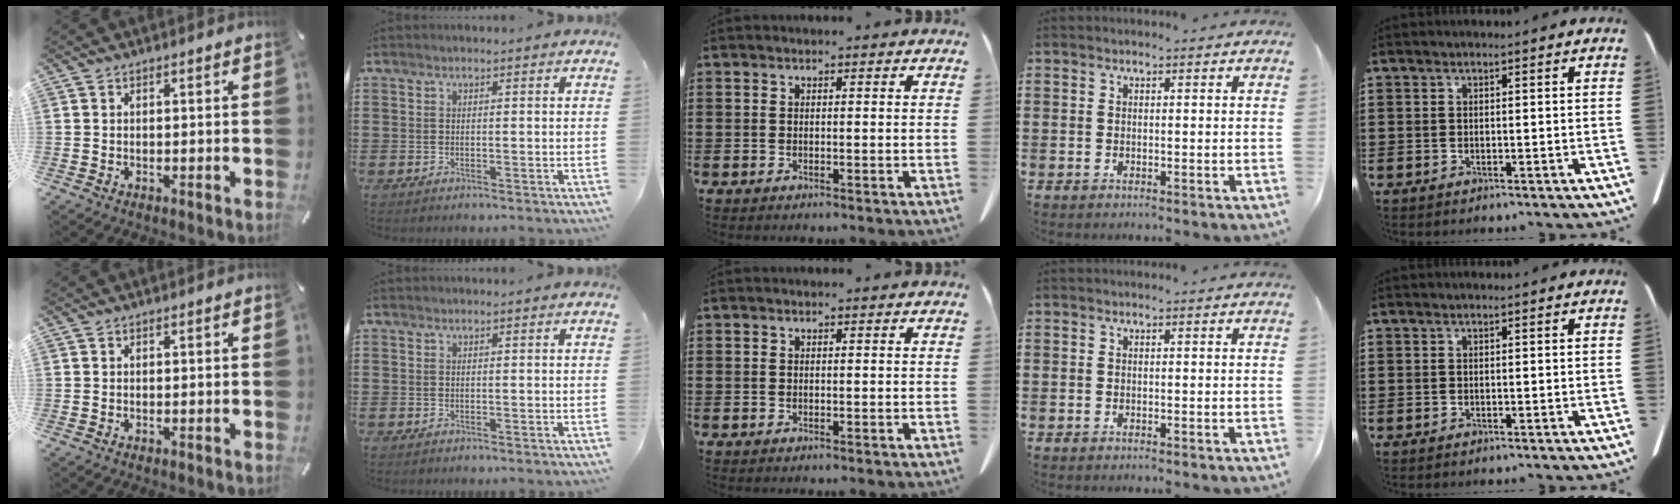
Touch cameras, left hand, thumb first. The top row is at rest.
{}